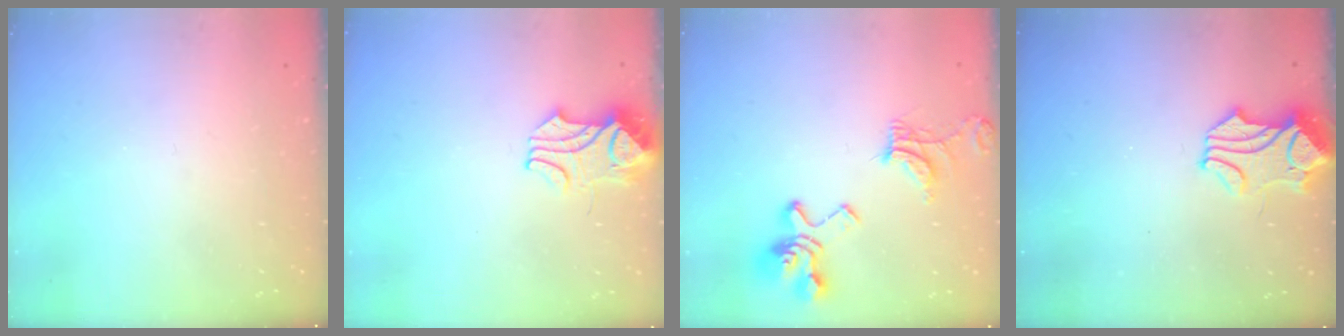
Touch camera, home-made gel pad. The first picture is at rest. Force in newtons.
{"total": 3.7, "press": 3.6, "slide": 0.5}
{"total": 12.4, "press": 12.2, "slide": 2.1}
{"total": 1.7, "press": 1.4, "slide": 1.0}